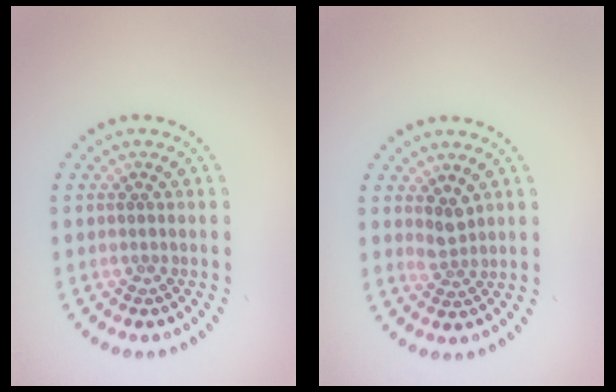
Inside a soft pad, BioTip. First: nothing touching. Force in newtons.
{"total": 1.8, "press": 1.3, "slide": 1.2}